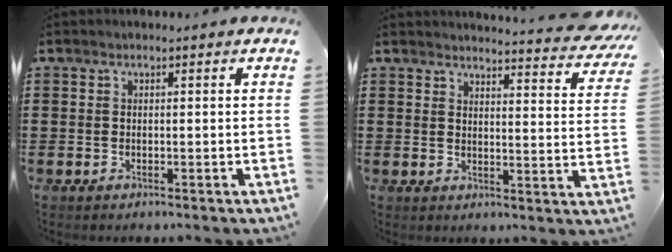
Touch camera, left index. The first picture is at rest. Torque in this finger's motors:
{"motor_torque": [2.14, 0.00, -0.02, -0.21]}